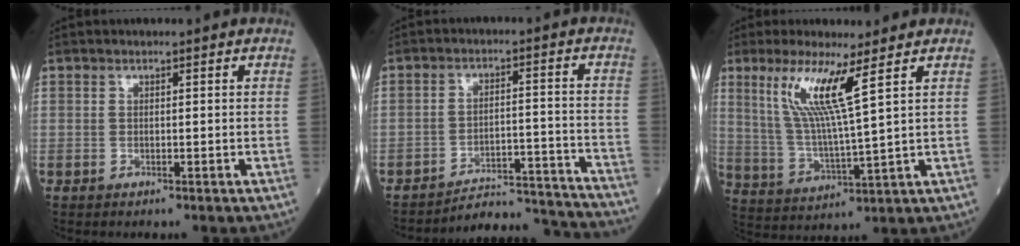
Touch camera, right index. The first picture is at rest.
{"total": 7.7, "force": [-7.6, 0.6, -0.2], "torque": [0.009, 0.011, -0.089]}
{"total": 9.7, "force": [4.7, -0.7, 8.5], "torque": [-0.175, -0.007, 0.098]}